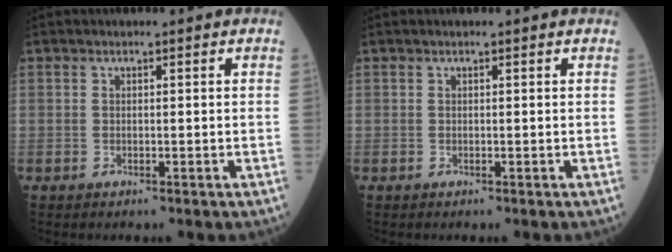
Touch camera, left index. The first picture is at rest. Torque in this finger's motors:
{"motor_torque": [0.30, -0.24, -0.03, 0.02]}